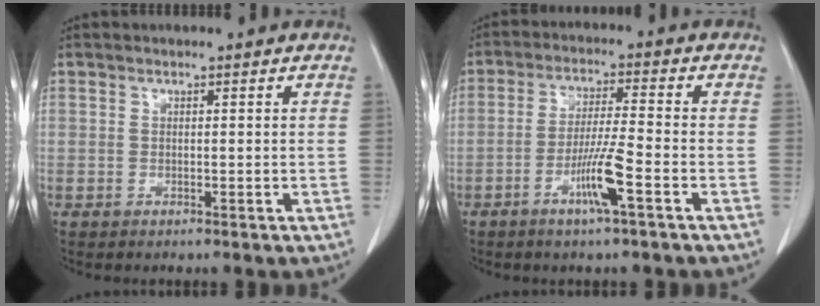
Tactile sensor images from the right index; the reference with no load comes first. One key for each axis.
{"total": 6.9, "fx": -3.1, "fy": -0.4, "fz": 6.1, "tx": -0.119, "ty": -0.008, "tz": -0.061}